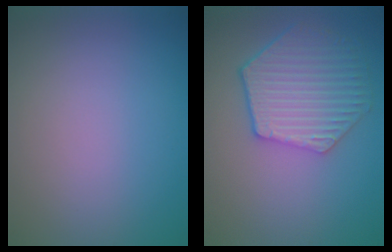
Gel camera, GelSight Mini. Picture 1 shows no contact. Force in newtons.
{"total": 5.4, "press": 4.9, "slide": 2.3}